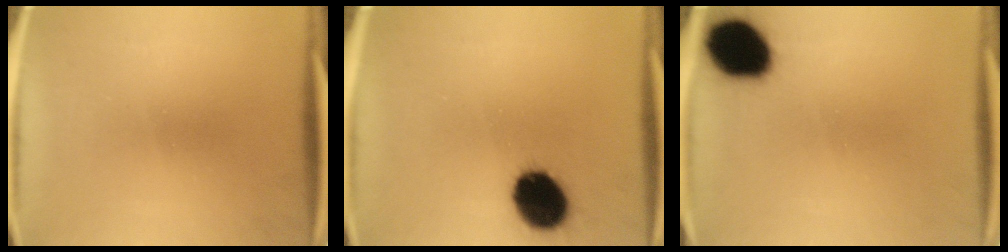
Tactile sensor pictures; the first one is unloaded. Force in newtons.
{"total": 14.0}
{"total": 14.4}